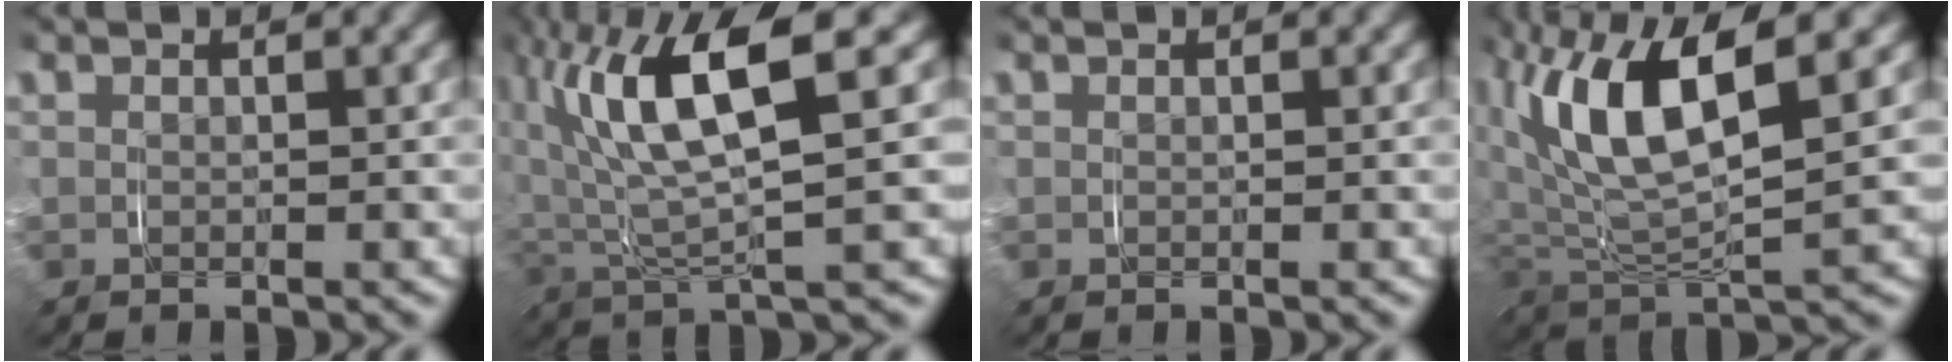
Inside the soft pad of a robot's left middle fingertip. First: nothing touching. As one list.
[{"total": 9.5, "force": [1.6, 4.5, 8.2], "torque": [-0.175, 0.006, 0.022]}, {"total": 0.0}, {"total": 8.4, "force": [1.6, 4.0, 7.2], "torque": [-0.154, 0.001, 0.026]}]